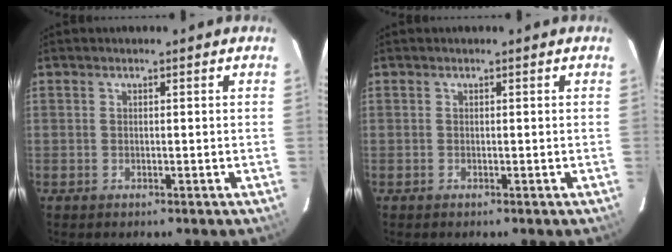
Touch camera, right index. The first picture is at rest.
{"total": 0.0}